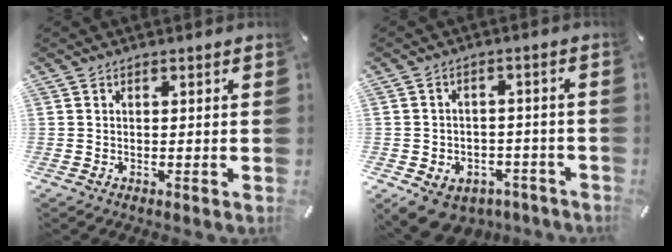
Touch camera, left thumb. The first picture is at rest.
{"total": 6.8, "force": [-4.1, 4.9, 2.4], "torque": [-0.044, 0.037, -0.072]}